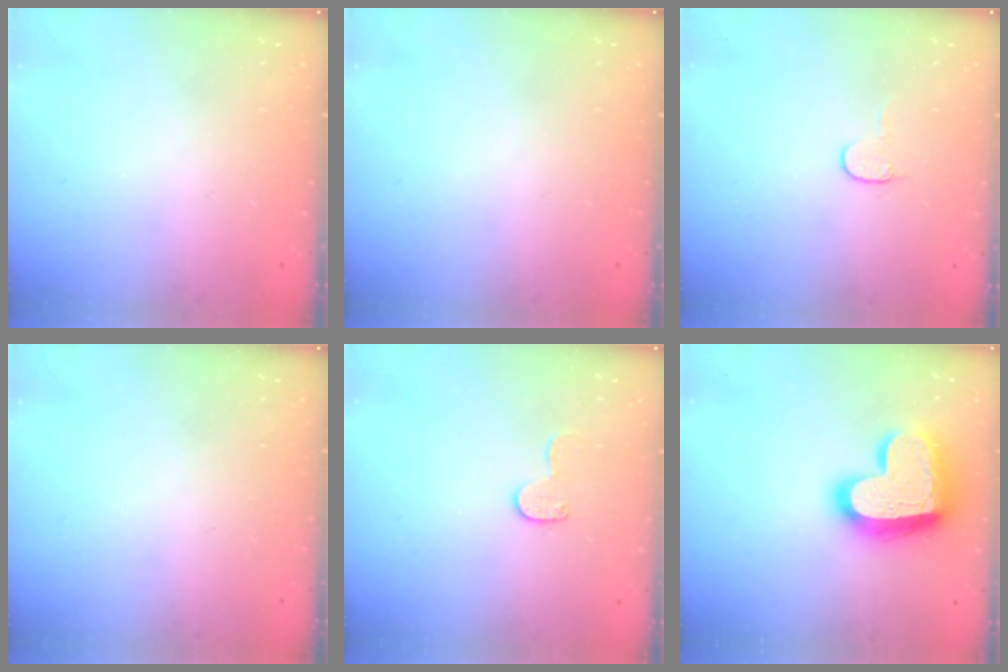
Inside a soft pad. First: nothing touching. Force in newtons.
{"total": 0.0}
{"total": 4.0, "press": 4.0, "slide": 0.4}
{"total": 0.0}
{"total": 8.4, "press": 8.4, "slide": 0.5}
{"total": 20.2, "press": 20.1, "slide": 1.7}